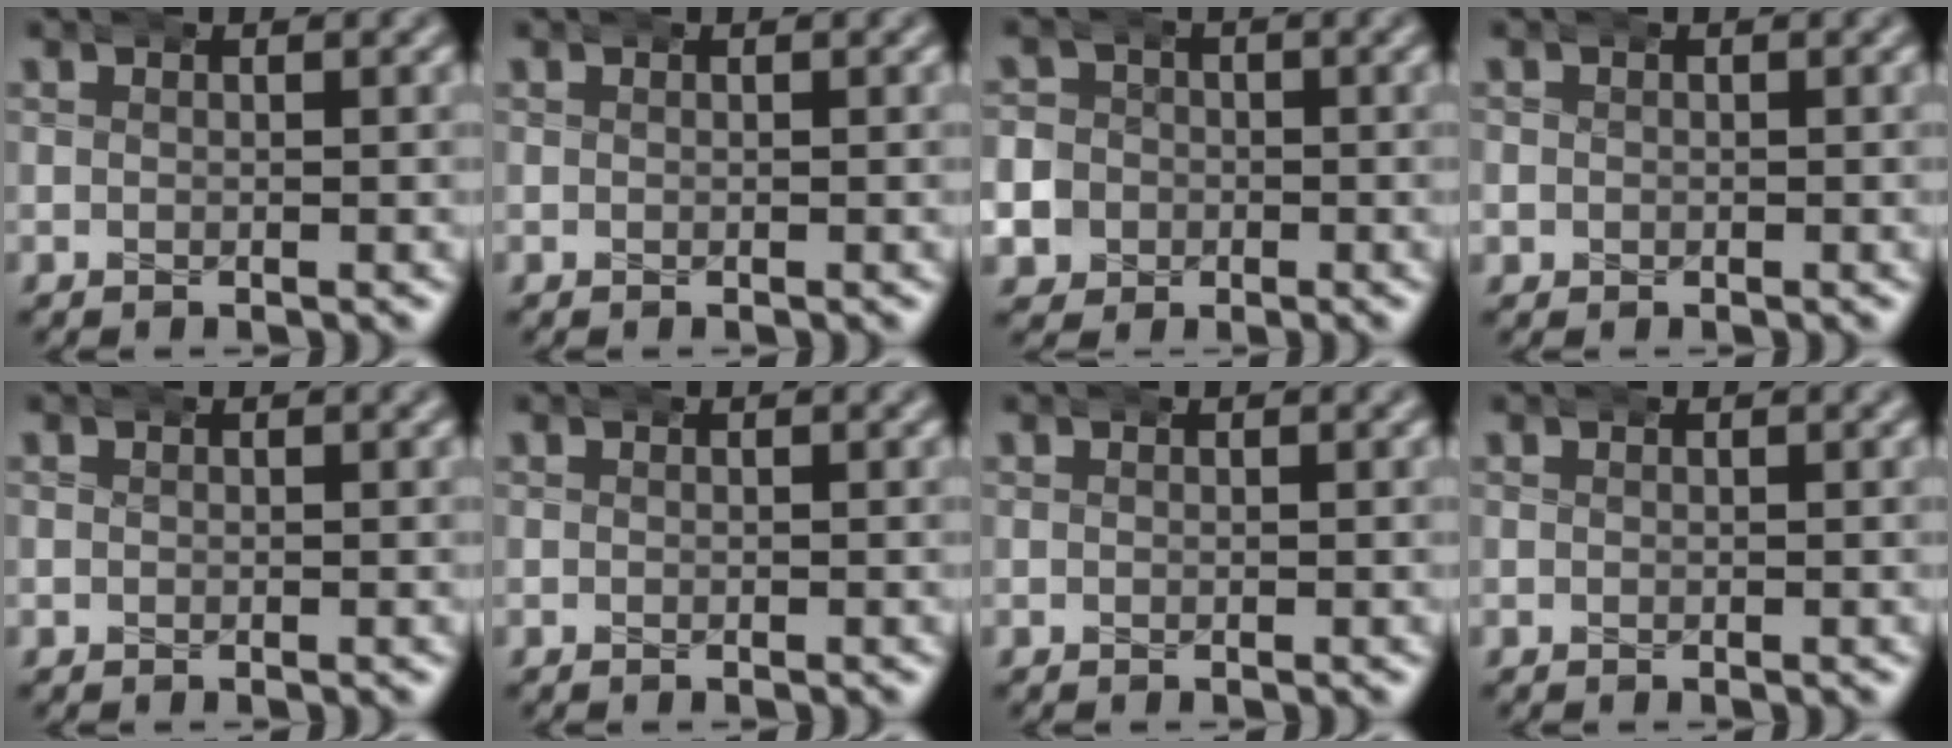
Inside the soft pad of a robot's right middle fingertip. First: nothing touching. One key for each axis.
{"total": 0.0}
{"total": 6.7, "fx": -1.5, "fy": 6.3, "fz": 1.7, "tx": -0.045, "ty": -0.018, "tz": -0.030}
{"total": 1.0, "fx": 0.0, "fy": 1.0, "fz": 0.0, "tx": -0.011, "ty": 0.000, "tz": 0.001}
{"total": 0.0}
{"total": 0.0}
{"total": 0.0}
{"total": 0.0}